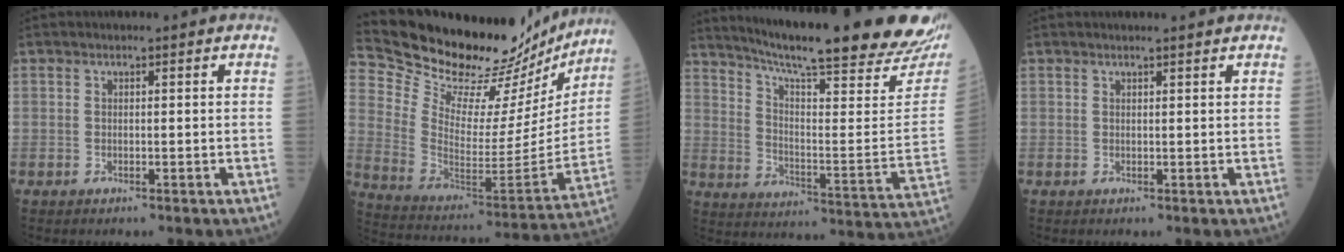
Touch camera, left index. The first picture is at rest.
{"total": 27.4, "force": [25.2, 7.0, 8.2], "torque": [-0.146, -0.062, 0.360]}
{"total": 29.6, "force": [24.7, 1.9, 16.2], "torque": [-0.251, -0.084, 0.325]}
{"total": 2.8, "force": [2.7, -0.1, 0.8], "torque": [-0.013, 0.007, 0.030]}